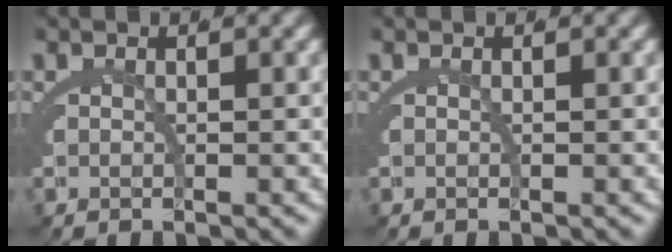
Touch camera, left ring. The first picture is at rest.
{"total": 0.0}